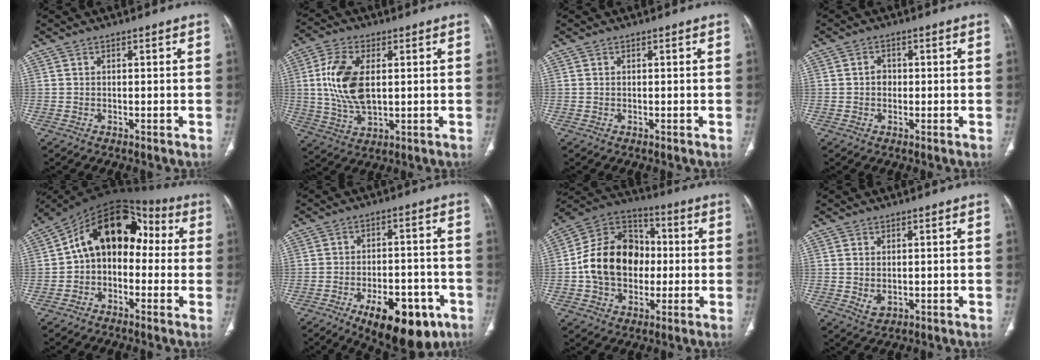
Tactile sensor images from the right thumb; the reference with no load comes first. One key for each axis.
{"total": 12.2, "fx": 1.6, "fy": 6.5, "fz": 10.1, "tx": -0.210, "ty": -0.005, "tz": 0.034}
{"total": 0.0}
{"total": 2.1, "fx": -0.1, "fy": 1.8, "fz": 1.1, "tx": -0.008, "ty": 0.005, "tz": -0.005}
{"total": 15.1, "fx": 0.4, "fy": 10.6, "fz": 10.7, "tx": -0.129, "ty": 0.056, "tz": -0.014}
{"total": 16.4, "fx": -8.5, "fy": 7.8, "fz": 11.6, "tx": -0.132, "ty": 0.040, "tz": -0.112}
{"total": 18.2, "fx": -0.7, "fy": 13.9, "fz": 11.7, "tx": -0.168, "ty": 0.032, "tz": -0.016}
{"total": 2.9, "fx": -0.1, "fy": 2.0, "fz": 2.1, "tx": -0.036, "ty": -0.007, "tz": 0.007}